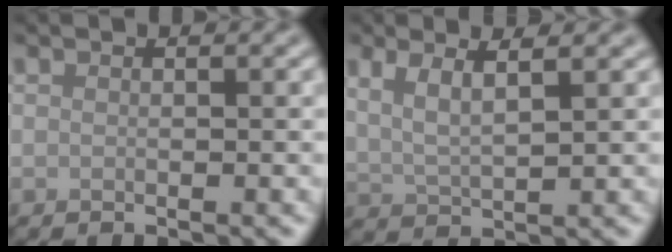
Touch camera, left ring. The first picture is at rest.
{"total": 3.6, "force": [1.8, 1.1, 2.9], "torque": [-0.057, 0.004, 0.032]}